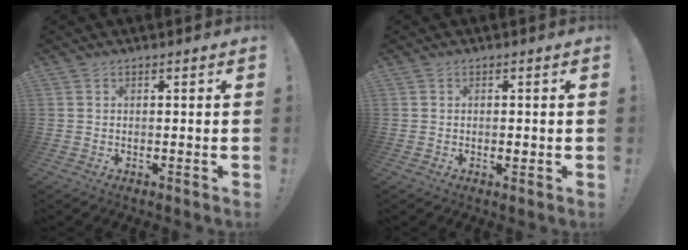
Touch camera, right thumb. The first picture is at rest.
{"total": 0.9, "force": [-0.4, 0.4, 0.7], "torque": [-0.003, -0.002, -0.008]}